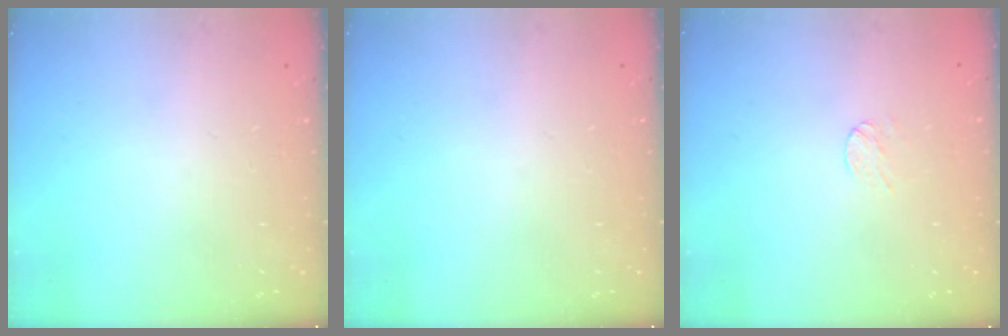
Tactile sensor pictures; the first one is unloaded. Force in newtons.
{"total": 0.0}
{"total": 3.0, "press": 3.0, "slide": 0.2}